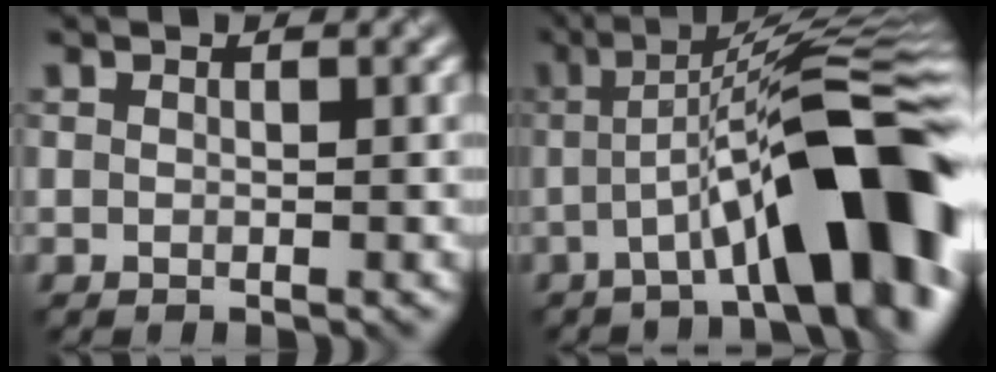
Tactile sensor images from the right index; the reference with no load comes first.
{"total": 13.0, "force": [-3.4, 3.0, 12.1], "torque": [-0.164, 0.014, -0.055]}